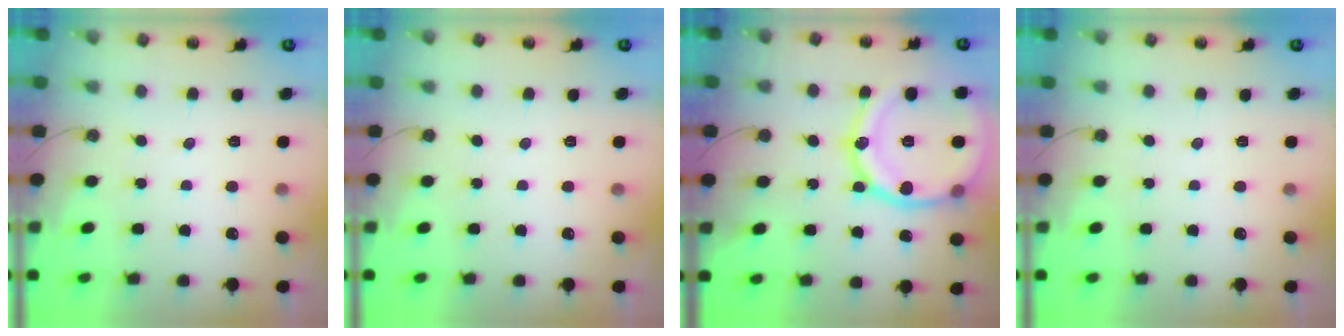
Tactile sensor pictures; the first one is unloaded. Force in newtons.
{"total": 0.0}
{"total": 21.9, "press": 21.8, "slide": 2.3}
{"total": 0.0}